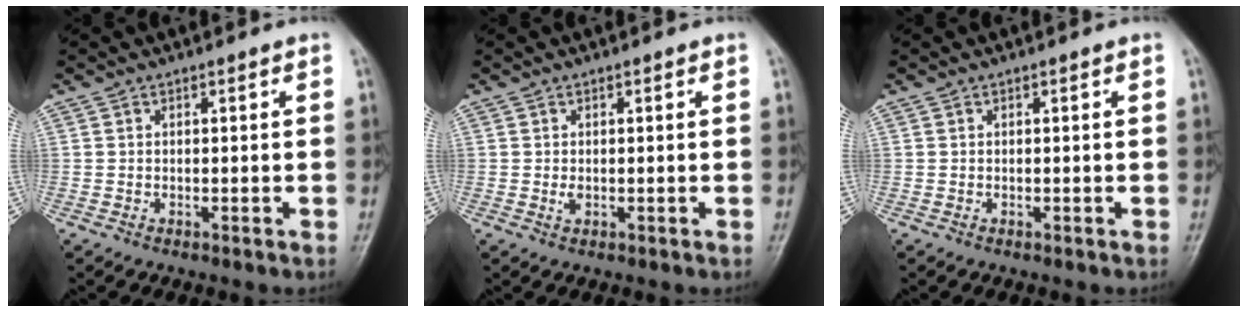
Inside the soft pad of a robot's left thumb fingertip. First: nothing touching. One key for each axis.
{"total": 1.3, "fx": 0.2, "fy": 0.8, "fz": 1.0, "tx": -0.013, "ty": -0.002, "tz": 0.004}
{"total": 0.0}